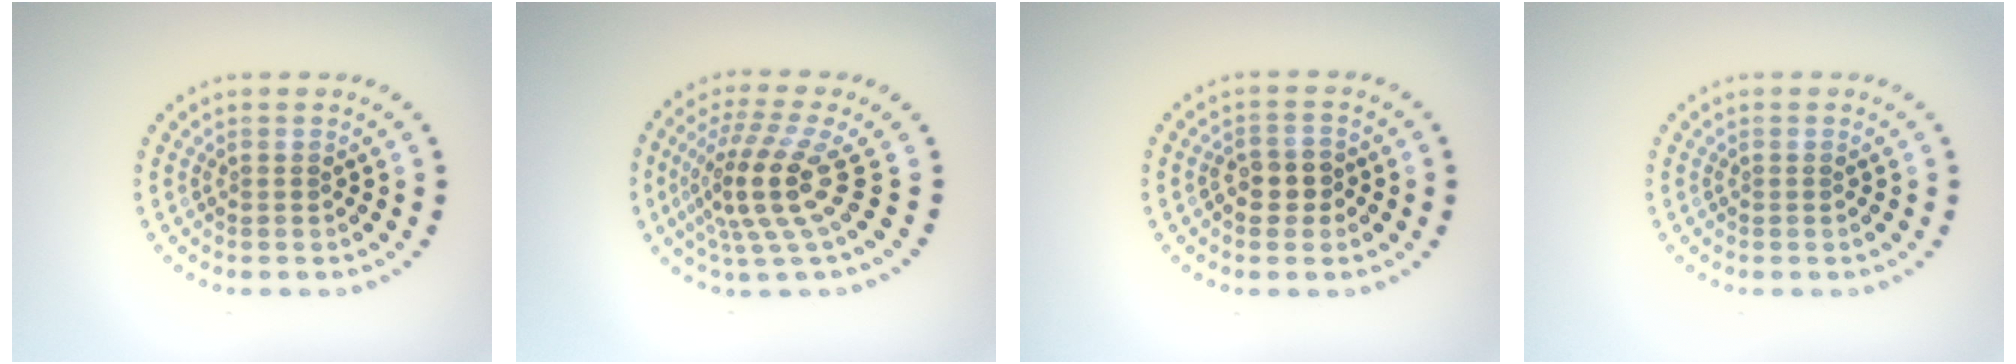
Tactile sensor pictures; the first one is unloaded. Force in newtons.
{"total": 5.0, "press": 3.6, "slide": 3.4}
{"total": 2.4, "press": 2.3, "slide": 0.6}
{"total": 0.0}